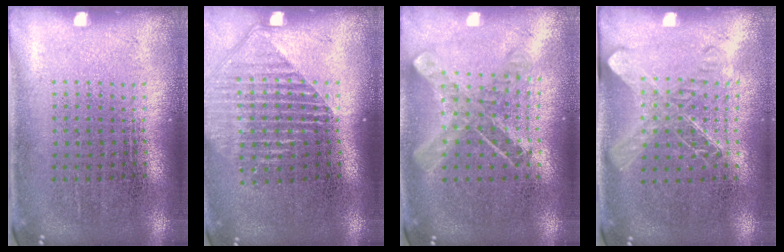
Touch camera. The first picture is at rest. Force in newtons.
{"total": 1.7, "press": 1.5, "slide": 0.7}
{"total": 0.9, "press": 0.9, "slide": 0.2}
{"total": 1.4, "press": 1.2, "slide": 0.7}